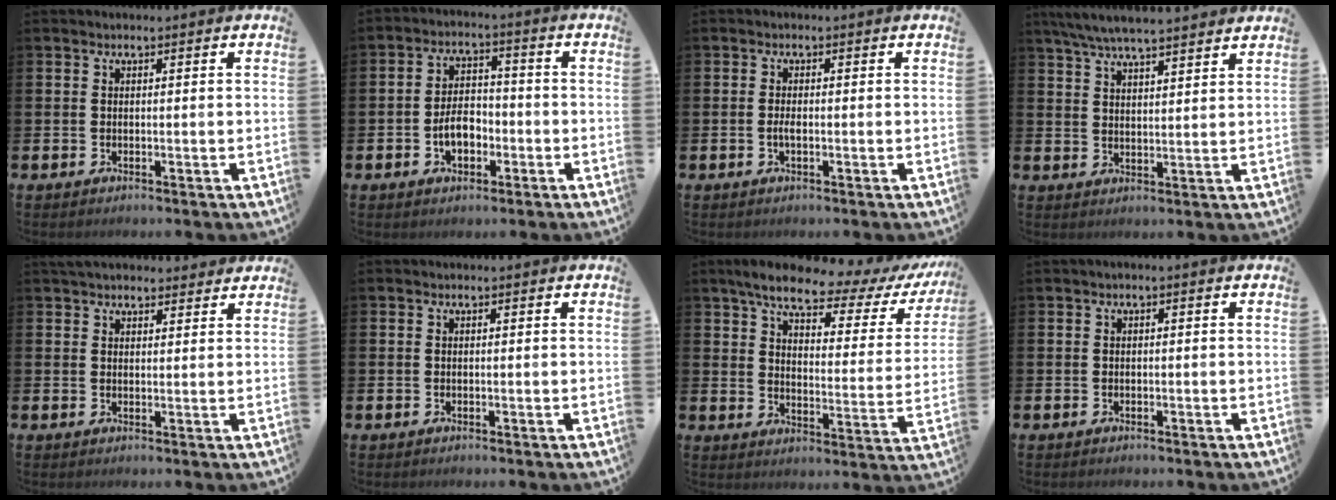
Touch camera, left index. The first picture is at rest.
{"total": 4.8, "force": [-1.7, 3.0, 3.3], "torque": [-0.038, 0.001, -0.038]}
{"total": 1.2, "force": [-0.3, 0.4, 1.1], "torque": [-0.015, -0.002, -0.007]}
{"total": 6.3, "force": [6.0, 0.2, 2.0], "torque": [-0.062, -0.021, 0.109]}
{"total": 3.5, "force": [3.3, 1.0, 0.7], "torque": [-0.005, -0.012, 0.058]}
{"total": 0.0}
{"total": 7.9, "force": [6.2, 2.4, 4.2], "torque": [-0.084, -0.039, 0.095]}
{"total": 0.5, "force": [-0.2, 0.1, 0.5], "torque": [-0.015, 0.002, -0.003]}